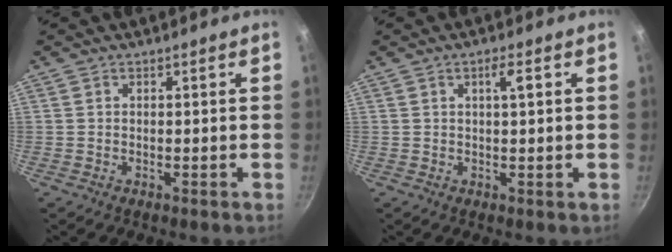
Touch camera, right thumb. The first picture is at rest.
{"total": 3.0, "force": [0.8, 0.5, 2.8], "torque": [-0.045, 0.001, 0.012]}